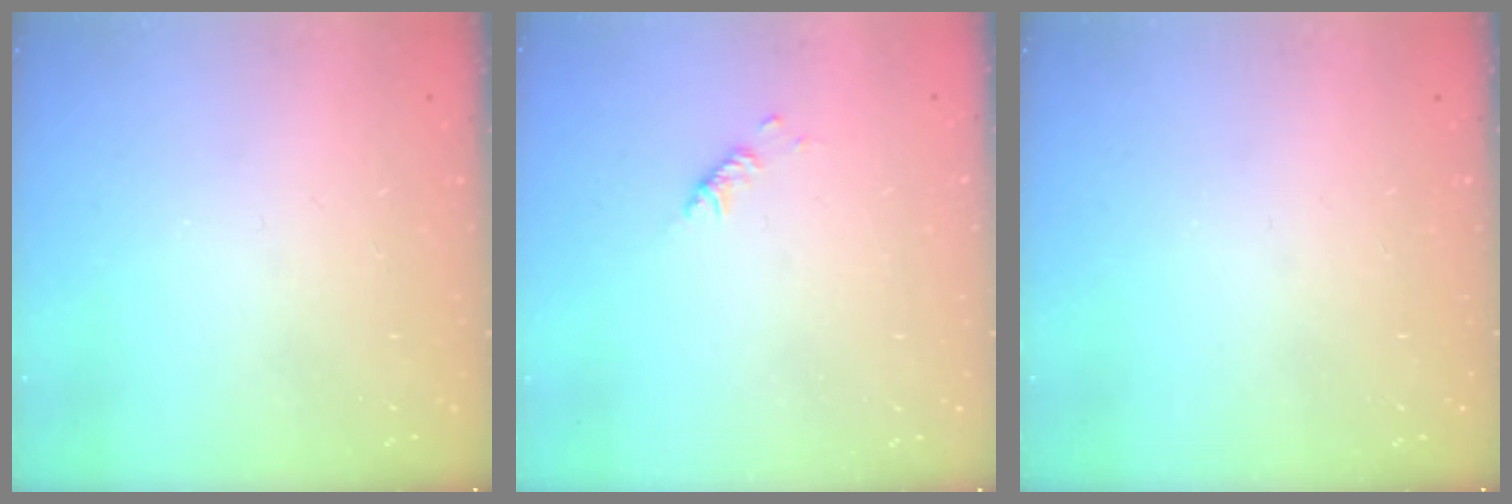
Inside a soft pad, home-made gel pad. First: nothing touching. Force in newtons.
{"total": 2.9, "press": 2.9, "slide": 0.6}
{"total": 0.0}